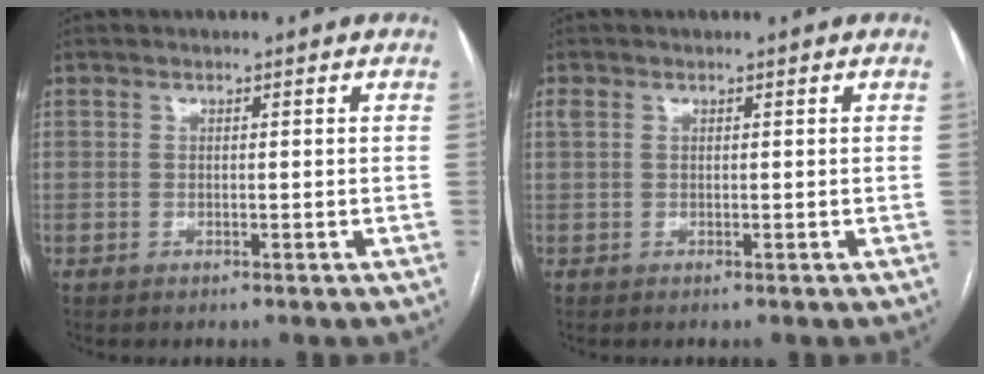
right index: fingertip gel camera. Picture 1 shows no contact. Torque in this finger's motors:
{"motor_torque": [0.17, 0.11, 0.09, 0.02]}